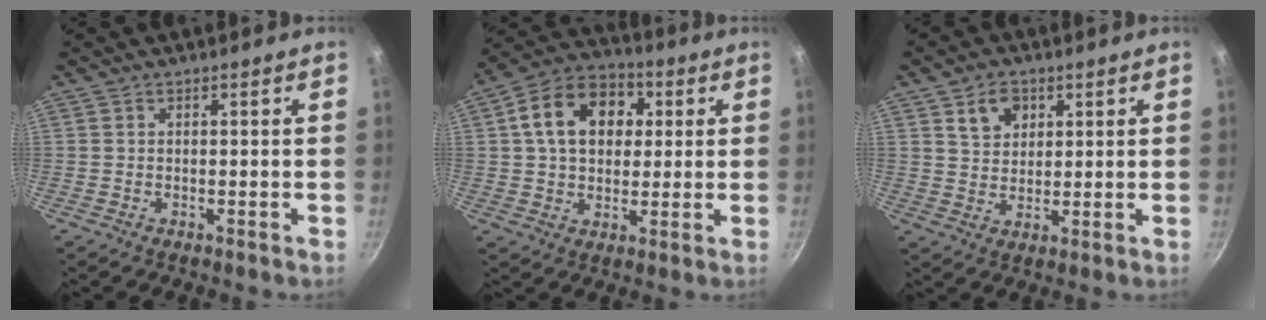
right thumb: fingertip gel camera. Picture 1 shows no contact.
{"total": 15.1, "force": [3.5, 11.0, 9.7], "torque": [-0.134, 0.021, 0.041]}
{"total": 6.0, "force": [2.7, 4.5, 2.9], "torque": [-0.026, -0.006, 0.051]}